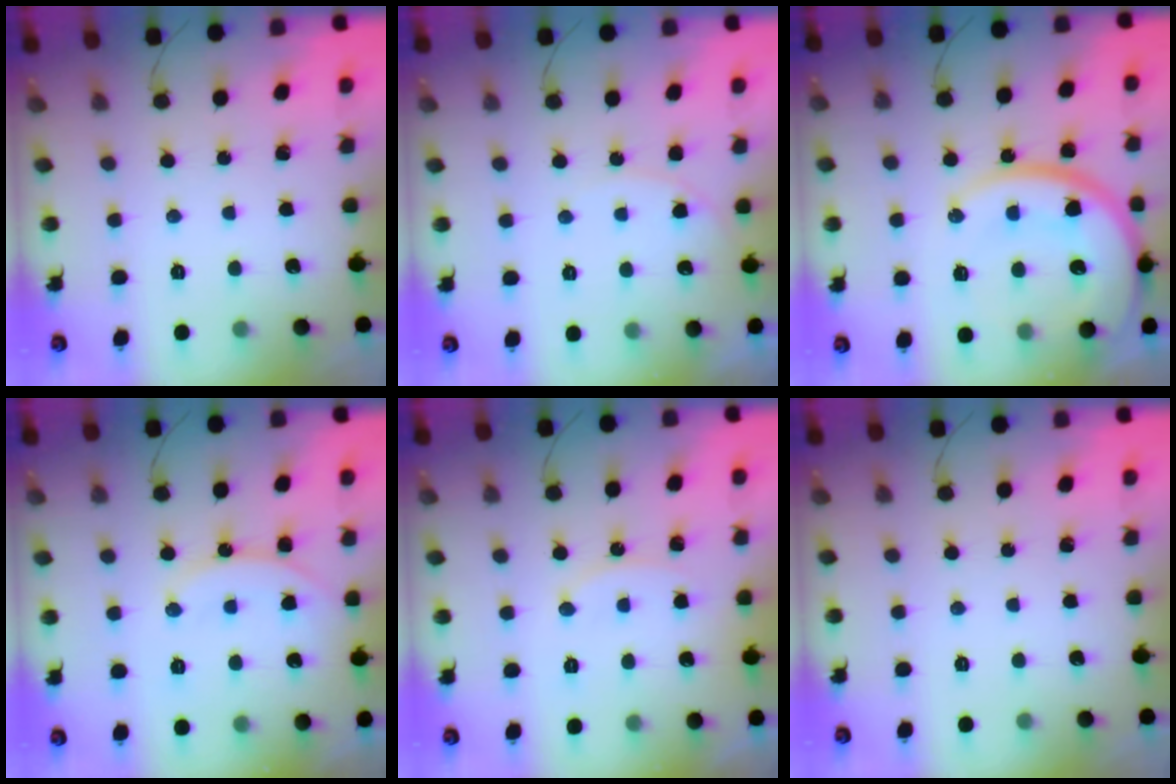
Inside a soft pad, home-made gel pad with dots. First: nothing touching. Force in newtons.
{"total": 6.2, "press": 6.2, "slide": 0.7}
{"total": 18.3, "press": 18.2, "slide": 1.9}
{"total": 12.2, "press": 12.1, "slide": 1.3}
{"total": 6.5, "press": 6.5, "slide": 0.3}
{"total": 0.0}